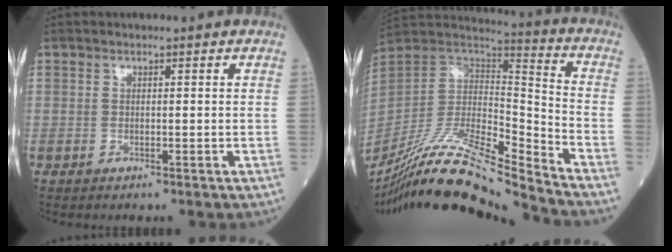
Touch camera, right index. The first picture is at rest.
{"total": 20.0, "force": [-17.4, -0.3, 9.8], "torque": [-0.205, 0.007, -0.324]}